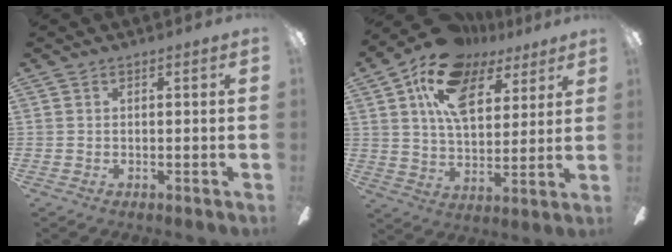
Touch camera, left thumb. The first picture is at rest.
{"total": 16.6, "force": [9.7, 9.1, 9.9], "torque": [-0.178, -0.027, 0.174]}